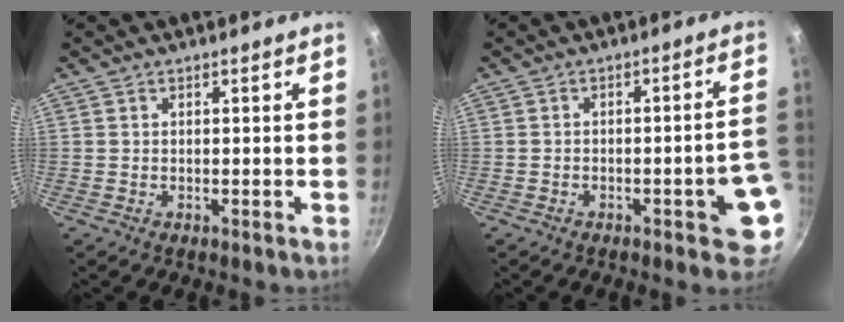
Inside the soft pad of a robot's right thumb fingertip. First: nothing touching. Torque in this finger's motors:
{"motor_torque": [1.36, 0.98, 1.04, -0.37, 0.01]}